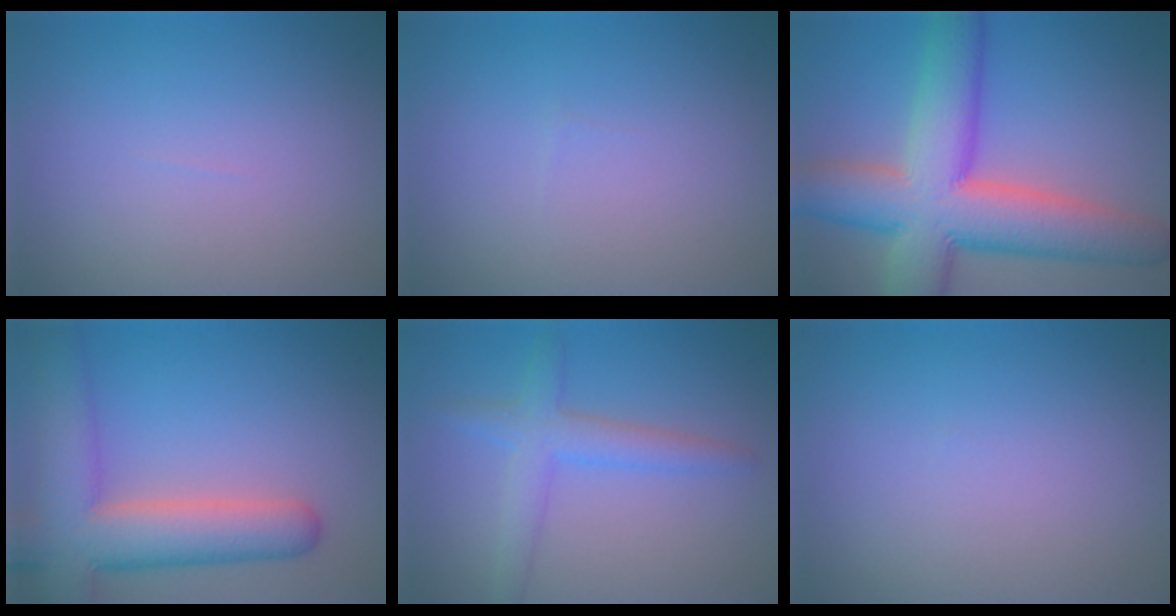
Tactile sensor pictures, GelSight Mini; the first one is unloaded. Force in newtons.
{"total": 0.0}
{"total": 12.2, "press": 12.2, "slide": 0.6}
{"total": 9.1, "press": 9.0, "slide": 0.5}
{"total": 2.6, "press": 2.6, "slide": 0.2}
{"total": 0.0}